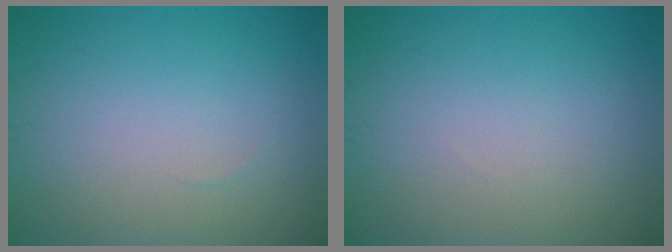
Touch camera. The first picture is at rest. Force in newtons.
{"total": 0.0}